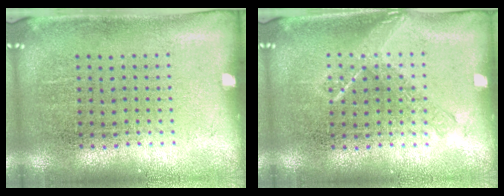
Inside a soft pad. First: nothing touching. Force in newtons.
{"total": 1.1, "press": 1.0, "slide": 0.2}